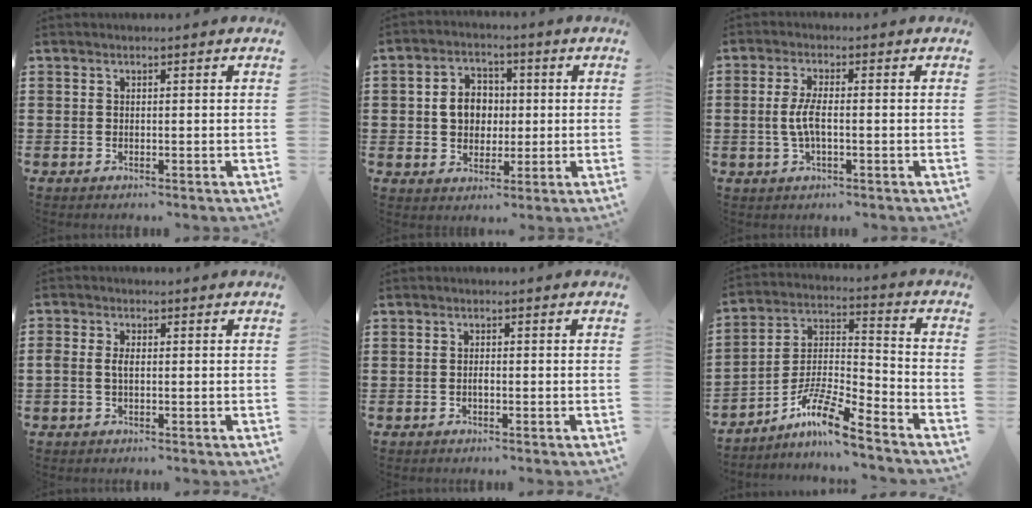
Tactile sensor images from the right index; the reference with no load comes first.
{"total": 5.8, "force": [0.1, 4.8, 3.2], "torque": [-0.069, 0.013, -0.003]}
{"total": 4.1, "force": [-0.5, 1.2, 3.9], "torque": [-0.091, -0.005, -0.018]}
{"total": 2.0, "force": [-0.2, 1.1, 1.7], "torque": [-0.041, 0.001, -0.007]}
{"total": 0.9, "force": [-0.3, 0.3, 0.8], "torque": [-0.017, -0.004, -0.004]}
{"total": 9.5, "force": [-7.8, 0.9, 5.4], "torque": [-0.117, 0.000, -0.154]}